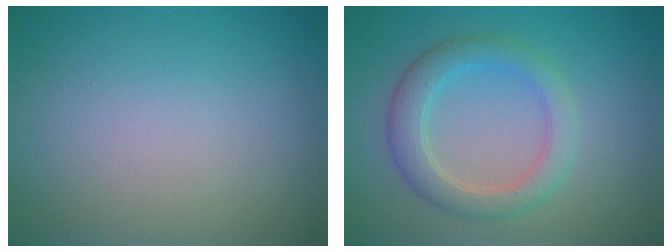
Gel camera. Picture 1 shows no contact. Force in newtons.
{"total": 3.5, "press": 3.5, "slide": 0.2}